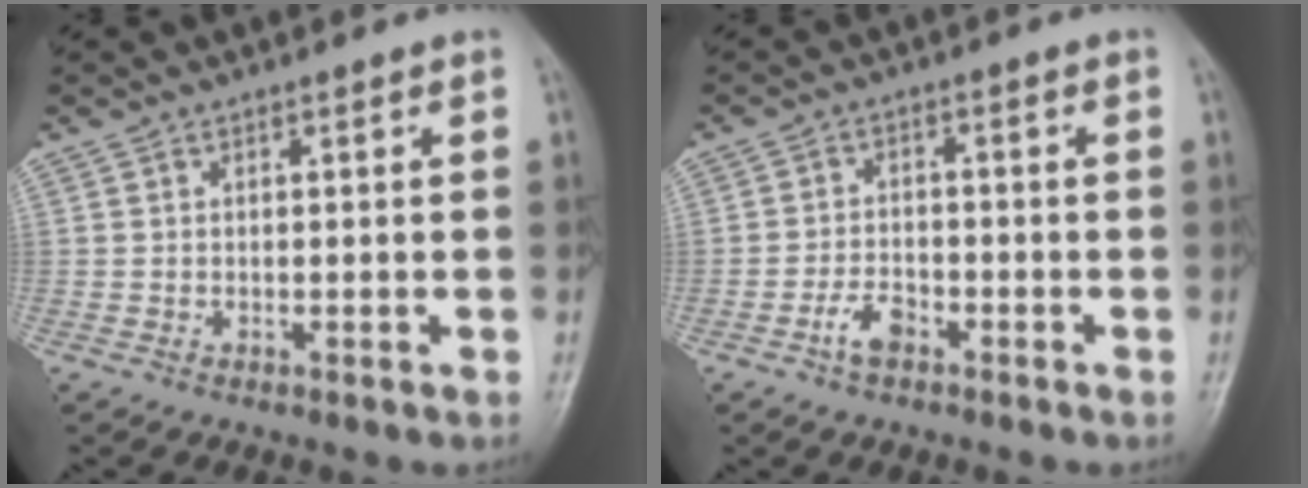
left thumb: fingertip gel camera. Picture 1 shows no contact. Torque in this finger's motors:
{"motor_torque": [0.27, 0.65, 0.42, 0.33, 0.00]}